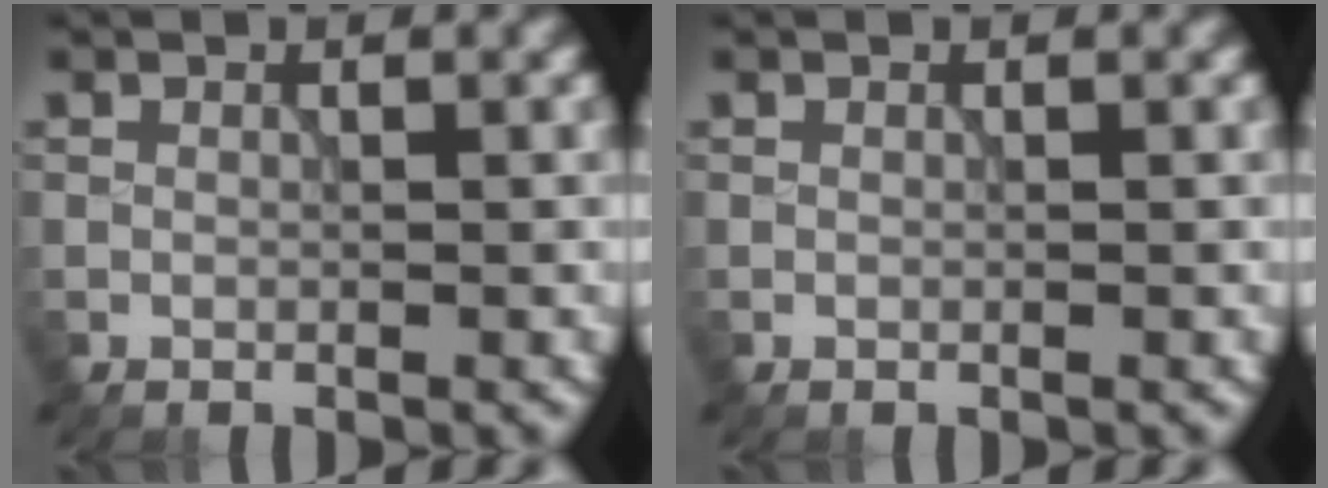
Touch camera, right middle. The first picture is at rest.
{"total": 0.0}